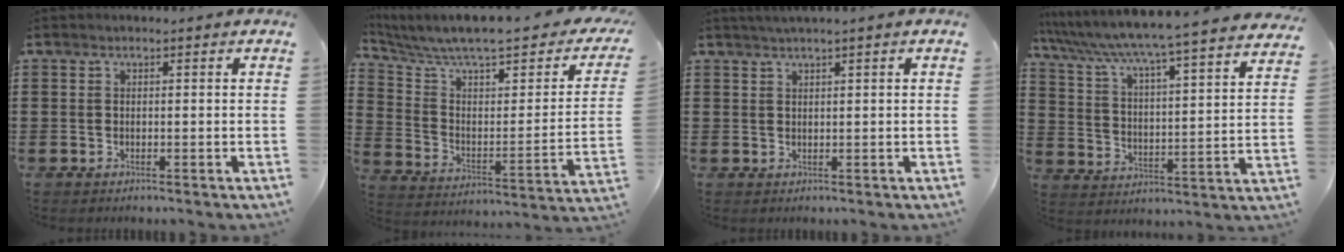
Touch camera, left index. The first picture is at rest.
{"total": 7.5, "force": [5.9, 1.2, 4.3], "torque": [-0.113, -0.048, 0.095]}
{"total": 1.2, "force": [0.9, -0.3, 0.7], "torque": [-0.012, 0.000, 0.017]}
{"total": 4.9, "force": [4.4, -1.0, 1.9], "torque": [-0.061, -0.051, 0.063]}